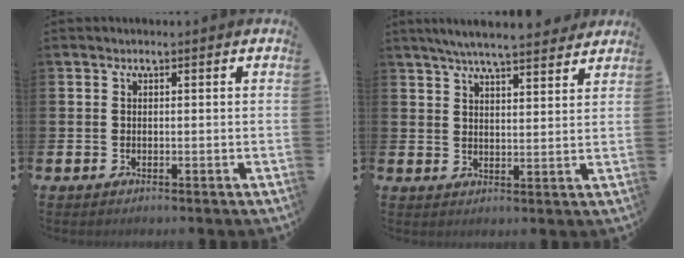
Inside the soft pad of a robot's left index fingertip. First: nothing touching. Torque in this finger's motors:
{"motor_torque": [0.94, -1.20, 0.66, 0.17]}